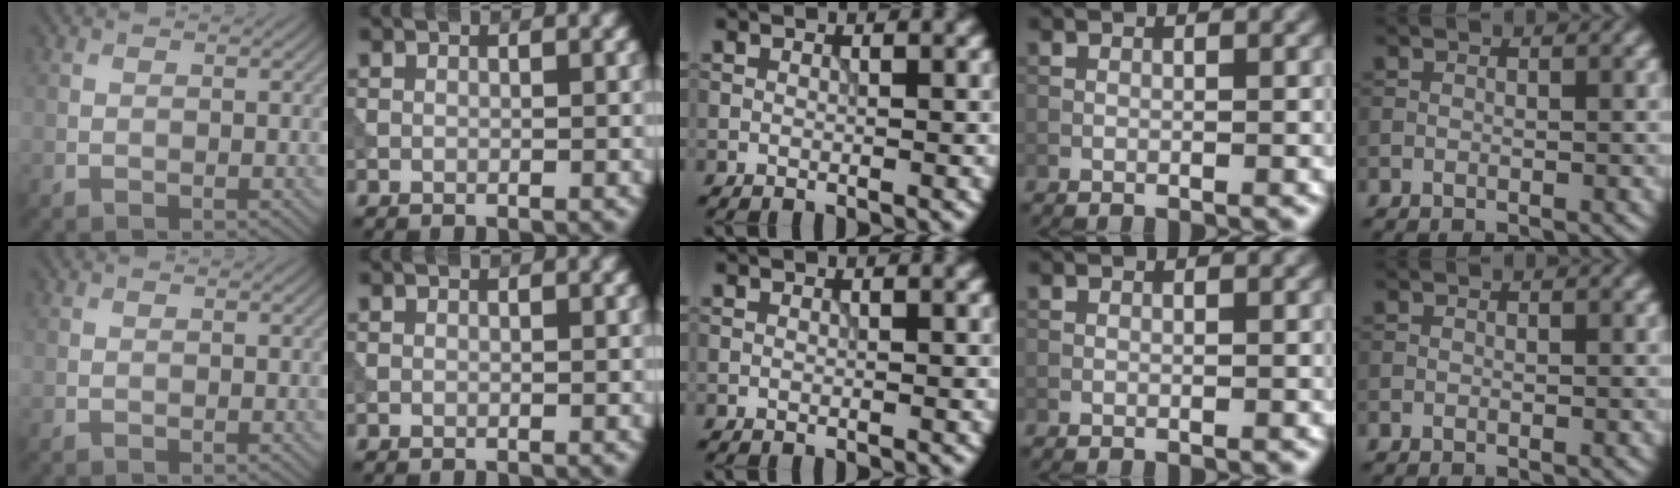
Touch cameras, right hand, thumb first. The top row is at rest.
{}